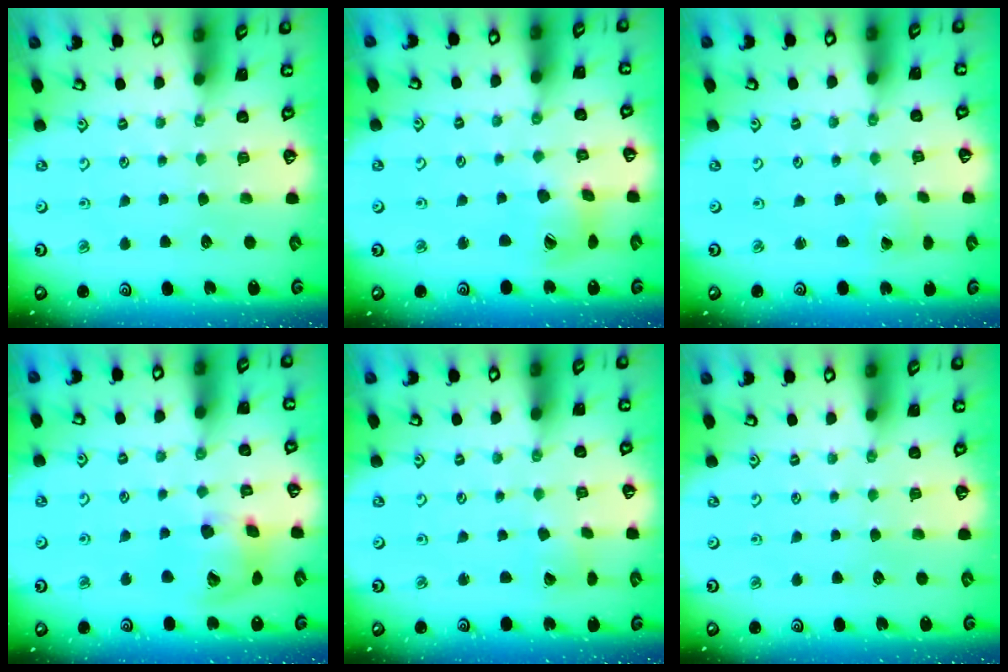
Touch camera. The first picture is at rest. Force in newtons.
{"total": 8.9, "press": 8.8, "slide": 1.1}
{"total": 0.0}
{"total": 14.9, "press": 14.7, "slide": 2.4}
{"total": 1.8, "press": 1.7, "slide": 0.1}
{"total": 0.0}